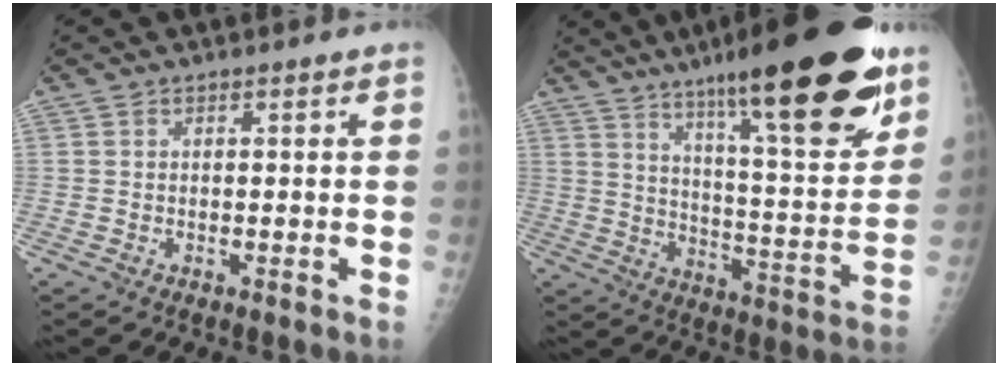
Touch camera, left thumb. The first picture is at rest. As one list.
[{"total": 26.2, "force": [16.2, 5.1, 19.9], "torque": [-0.277, -0.061, 0.253]}]